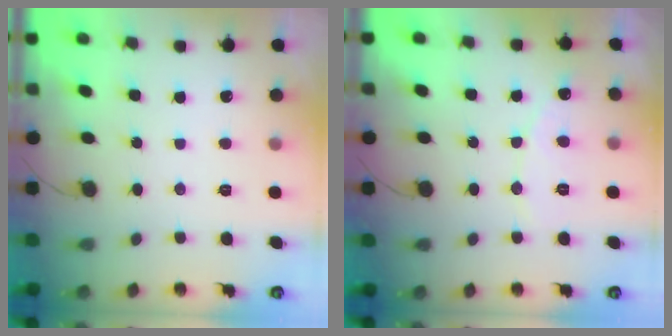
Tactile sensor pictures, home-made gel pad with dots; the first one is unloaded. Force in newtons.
{"total": 6.2, "press": 6.2, "slide": 0.3}